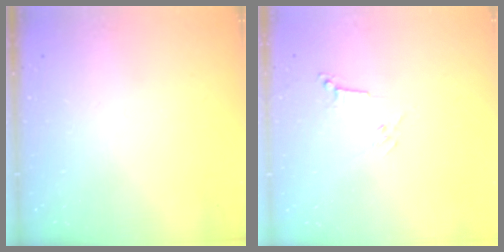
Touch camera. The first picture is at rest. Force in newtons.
{"total": 3.0, "press": 2.9, "slide": 0.8}